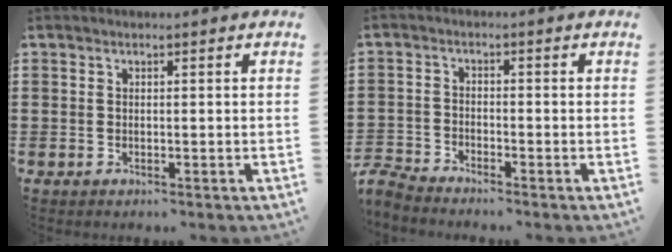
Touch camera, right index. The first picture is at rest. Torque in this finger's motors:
{"motor_torque": [-2.14, 0.00, -0.68, -0.21]}